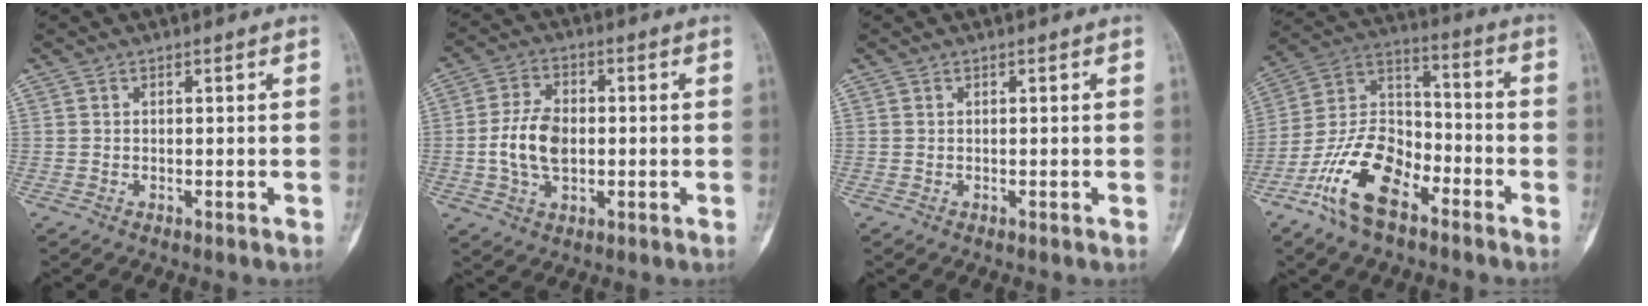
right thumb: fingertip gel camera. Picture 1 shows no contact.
{"total": 9.1, "force": [-0.7, 5.8, 7.0], "torque": [-0.130, 0.010, -0.015]}
{"total": 0.0}
{"total": 15.5, "force": [-8.8, 8.1, 9.9], "torque": [-0.177, 0.065, -0.176]}